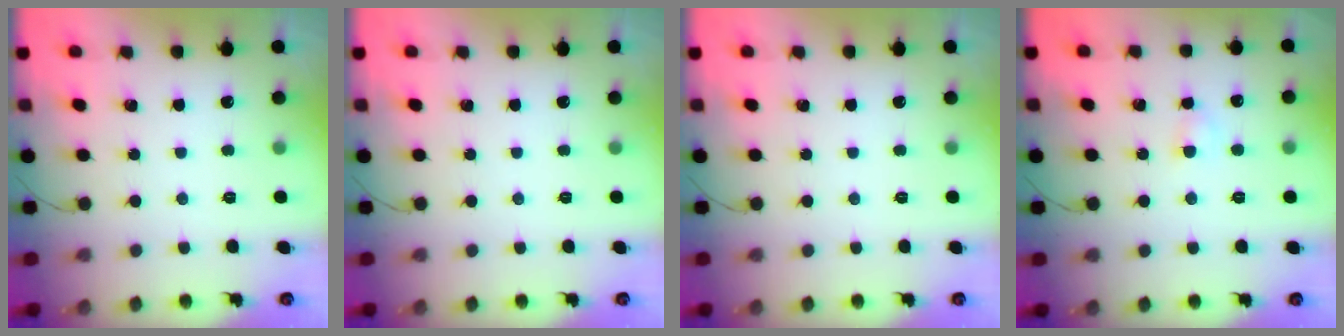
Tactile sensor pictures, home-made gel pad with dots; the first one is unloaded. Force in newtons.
{"total": 0.0}
{"total": 0.0}
{"total": 2.4, "press": 2.3, "slide": 0.9}